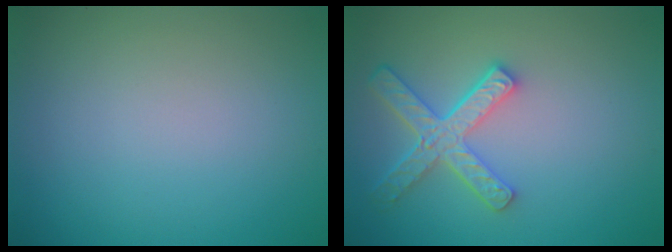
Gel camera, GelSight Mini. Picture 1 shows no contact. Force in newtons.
{"total": 4.3, "press": 3.5, "slide": 2.5}